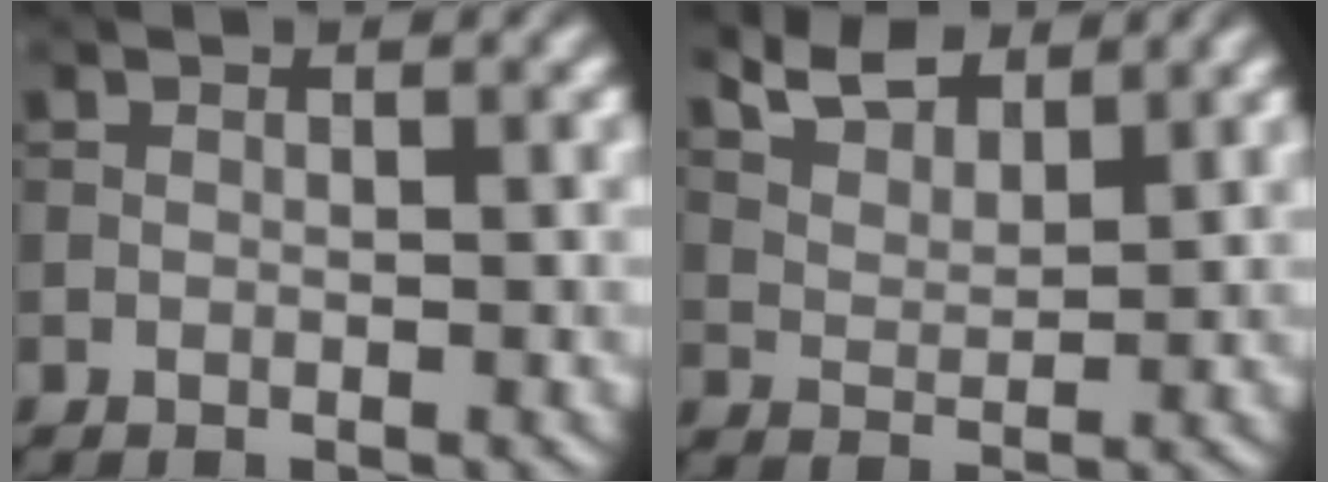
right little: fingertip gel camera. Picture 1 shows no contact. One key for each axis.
{"total": 4.6, "fx": 3.8, "fy": 1.7, "fz": 2.0, "tx": -0.047, "ty": -0.002, "tz": 0.074}